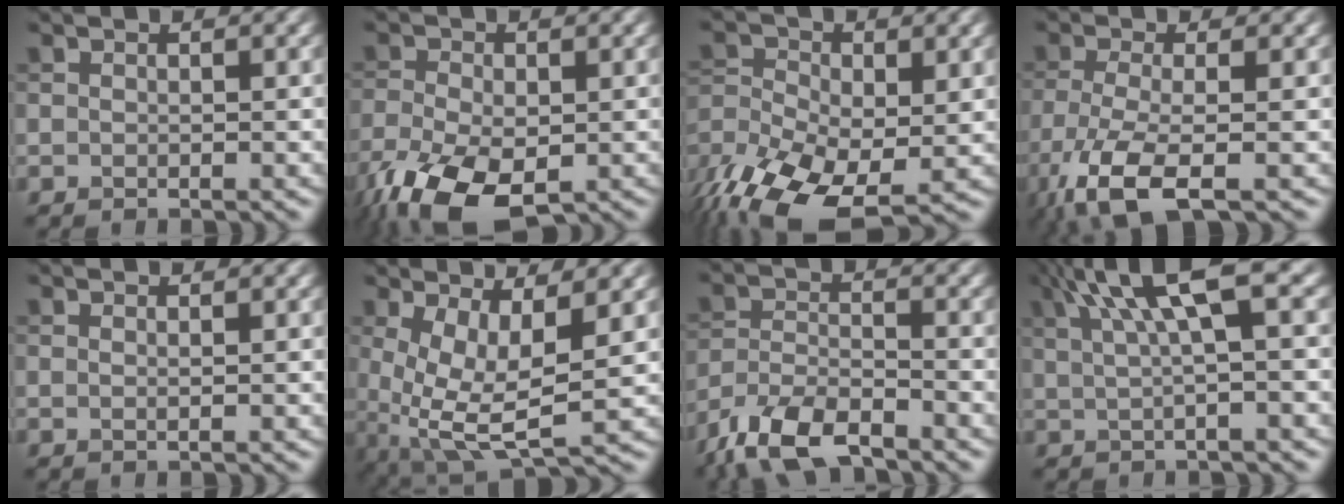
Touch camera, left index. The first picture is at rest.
{"total": 9.7, "force": [-4.9, 4.9, 6.7], "torque": [-0.150, -0.045, -0.083]}
{"total": 10.7, "force": [-5.5, 5.5, 7.3], "torque": [-0.135, -0.019, -0.104]}
{"total": 6.8, "force": [-3.7, 2.0, 5.4], "torque": [-0.120, -0.015, -0.077]}
{"total": 0.6, "force": [0.3, 0.2, 0.5], "torque": [-0.002, 0.001, 0.004]}
{"total": 7.6, "force": [0.0, 3.0, 7.0], "torque": [-0.146, -0.013, 0.006]}
{"total": 7.4, "force": [-5.7, 2.5, 4.0], "torque": [-0.075, -0.006, -0.117]}
{"total": 7.5, "force": [3.0, 1.7, 6.6], "torque": [-0.101, 0.021, 0.051]}